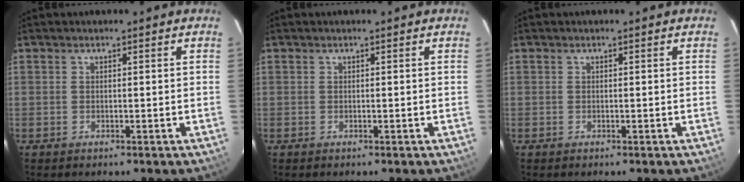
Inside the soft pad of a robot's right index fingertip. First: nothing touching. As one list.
[{"total": 0.0}, {"total": 0.0}]